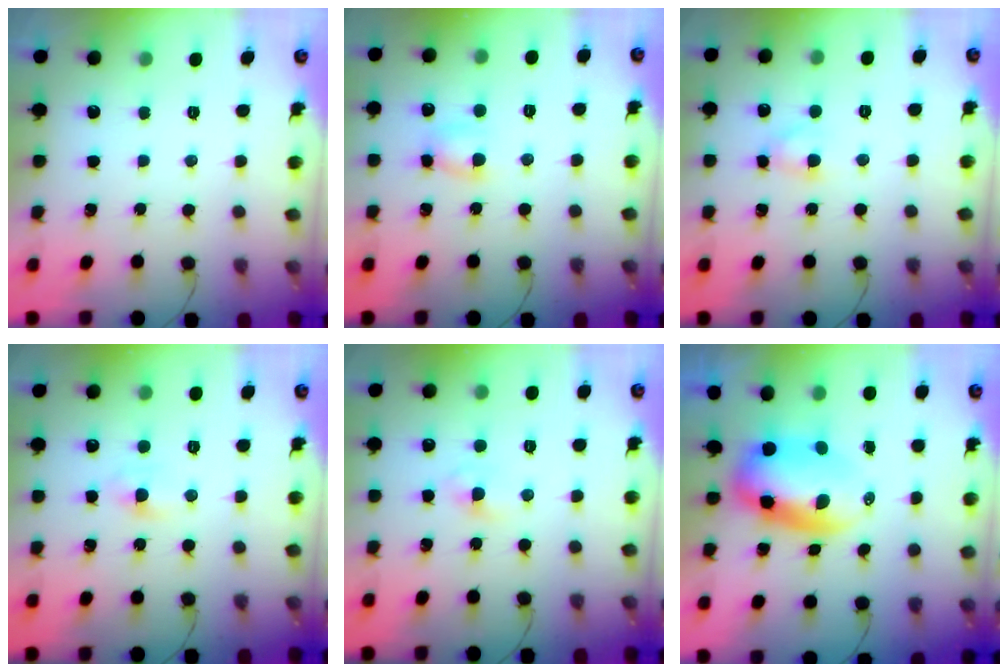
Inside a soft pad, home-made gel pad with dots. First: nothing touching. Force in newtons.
{"total": 4.9, "press": 4.8, "slide": 0.6}
{"total": 3.4, "press": 3.2, "slide": 1.1}
{"total": 2.0, "press": 1.8, "slide": 0.9}
{"total": 1.9, "press": 1.7, "slide": 0.8}
{"total": 7.2, "press": 7.0, "slide": 1.9}